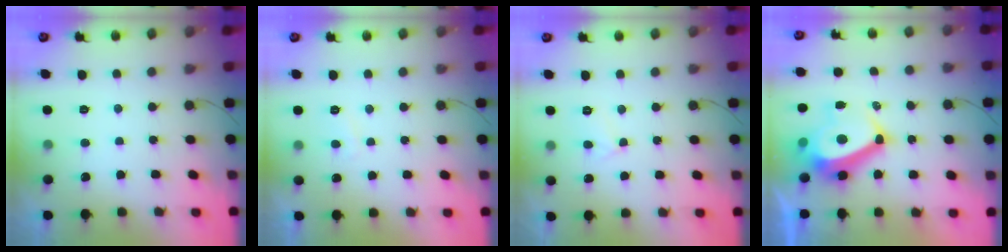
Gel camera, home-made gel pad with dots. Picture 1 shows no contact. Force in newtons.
{"total": 2.0, "press": 1.9, "slide": 0.6}
{"total": 5.0, "press": 4.9, "slide": 0.6}
{"total": 13.3, "press": 12.8, "slide": 3.6}